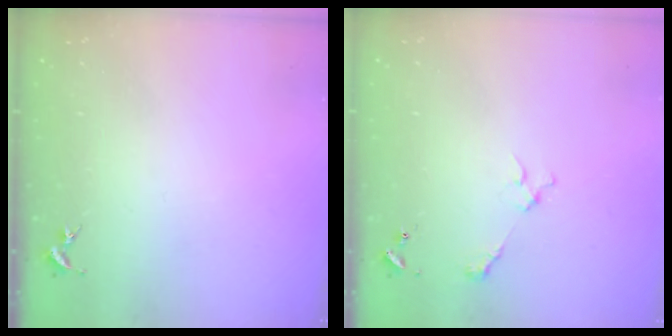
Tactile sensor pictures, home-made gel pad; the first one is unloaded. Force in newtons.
{"total": 3.7, "press": 3.7, "slide": 0.4}